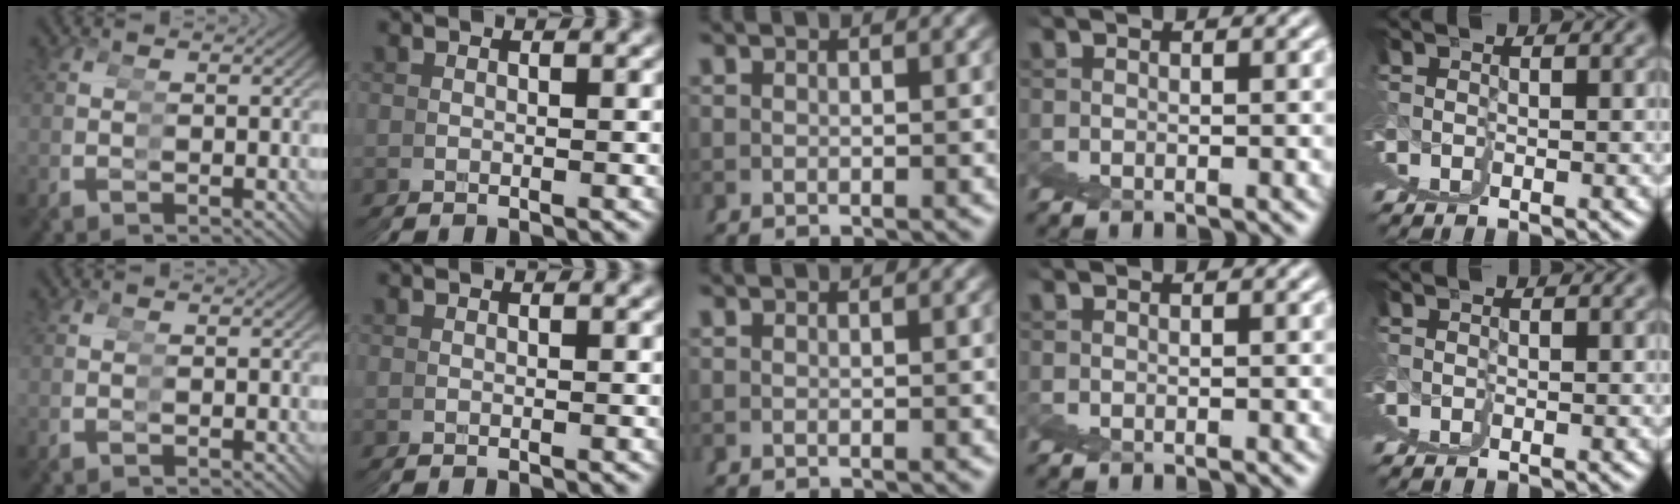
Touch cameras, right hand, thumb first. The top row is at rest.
{}